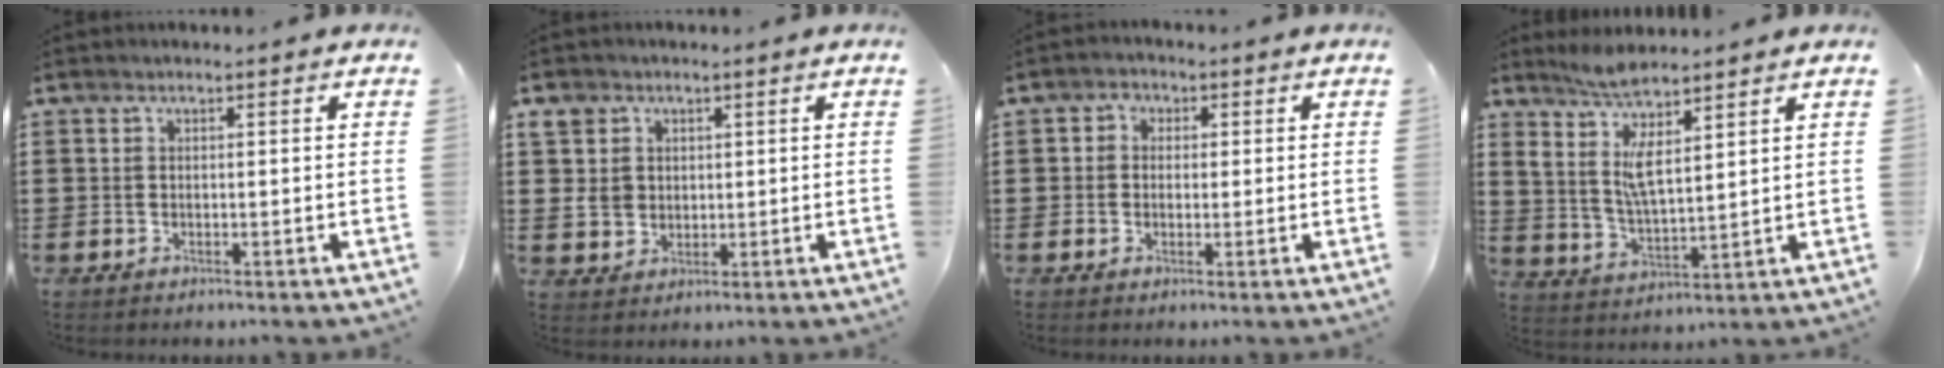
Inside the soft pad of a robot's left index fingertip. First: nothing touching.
{"total": 4.8, "force": [1.2, 4.5, 1.5], "torque": [-0.054, 0.012, 0.020]}
{"total": 2.2, "force": [-0.1, 2.2, 0.4], "torque": [-0.019, 0.010, -0.006]}
{"total": 7.0, "force": [4.3, 1.6, 5.3], "torque": [-0.120, -0.012, 0.074]}